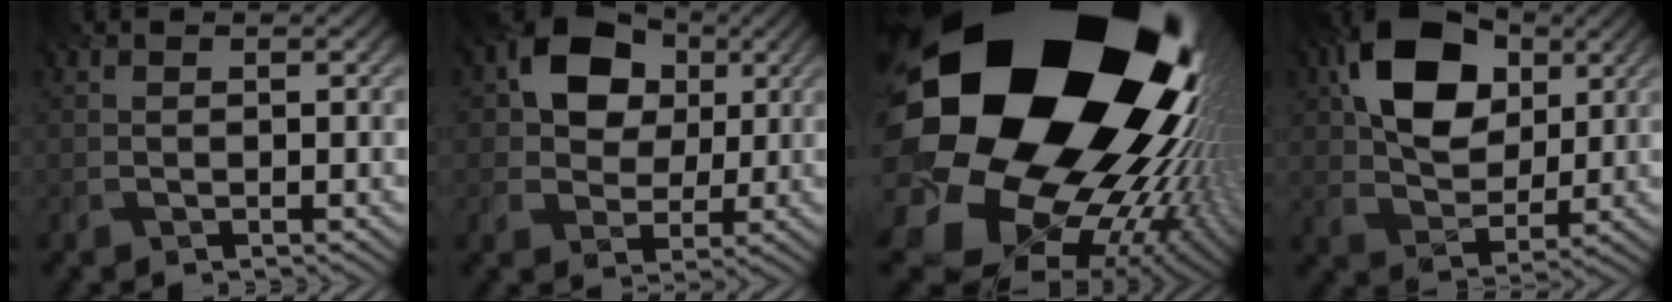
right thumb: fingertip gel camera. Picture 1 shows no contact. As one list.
[{"total": 10.2, "force": [3.1, 7.8, 5.8], "torque": [-0.114, 0.009, 0.039]}, {"total": 25.0, "force": [4.8, 19.2, 15.3], "torque": [-0.293, -0.071, 0.075]}, {"total": 12.7, "force": [4.6, 8.5, 8.3], "torque": [-0.168, 0.017, 0.075]}]